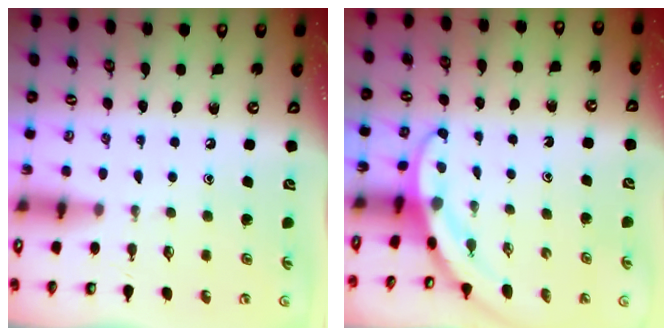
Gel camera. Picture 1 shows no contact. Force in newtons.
{"total": 3.3, "press": 3.3, "slide": 0.1}